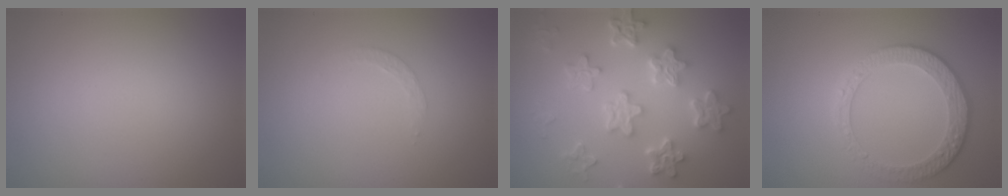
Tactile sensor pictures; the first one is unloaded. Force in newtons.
{"total": 1.1, "press": 1.1, "slide": 0.3}
{"total": 6.5, "press": 5.0, "slide": 4.2}
{"total": 4.5, "press": 3.4, "slide": 3.0}